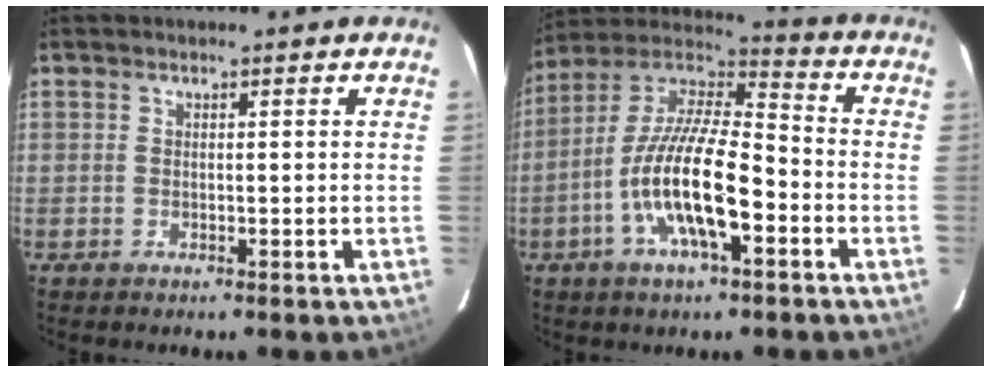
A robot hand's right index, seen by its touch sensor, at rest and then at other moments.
{"total": 17.0, "force": [-6.0, 5.0, 15.1], "torque": [-0.293, -0.009, -0.117]}